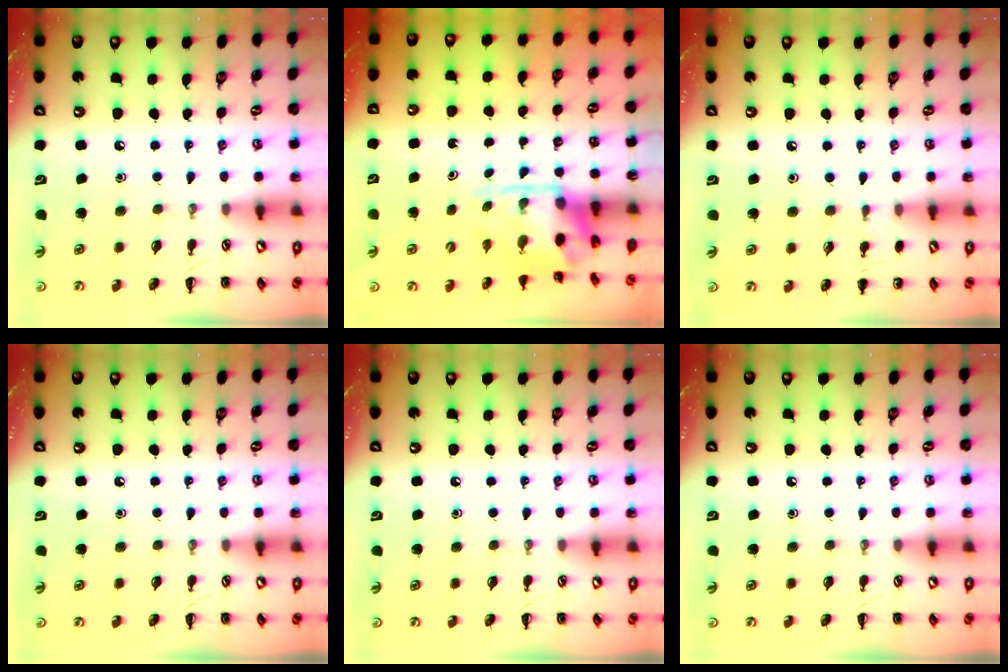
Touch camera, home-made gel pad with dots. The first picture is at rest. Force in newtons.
{"total": 4.0, "press": 3.8, "slide": 1.2}
{"total": 4.0, "press": 3.8, "slide": 1.2}
{"total": 0.0}
{"total": 0.0}
{"total": 0.0}